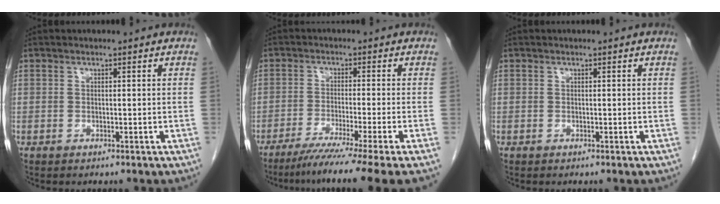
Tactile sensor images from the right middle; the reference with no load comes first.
{"total": 13.3, "force": [-10.3, -2.6, 8.0], "torque": [-0.103, -0.046, -0.157]}
{"total": 0.0}